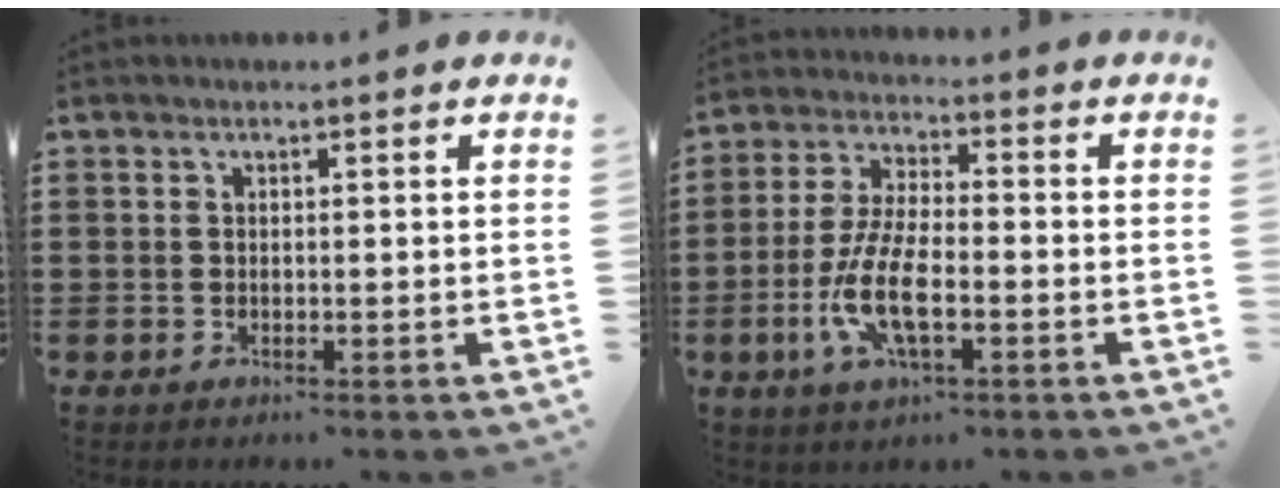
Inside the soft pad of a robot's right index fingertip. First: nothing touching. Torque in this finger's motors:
{"motor_torque": [2.14, 0.00, 1.05, 0.21]}